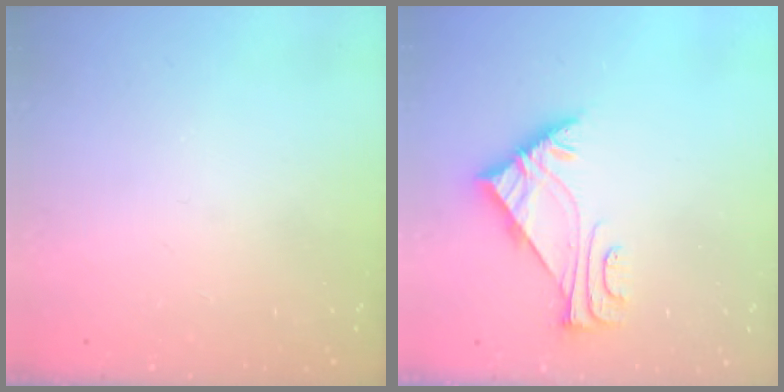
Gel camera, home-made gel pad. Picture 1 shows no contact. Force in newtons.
{"total": 5.7, "press": 5.6, "slide": 0.9}